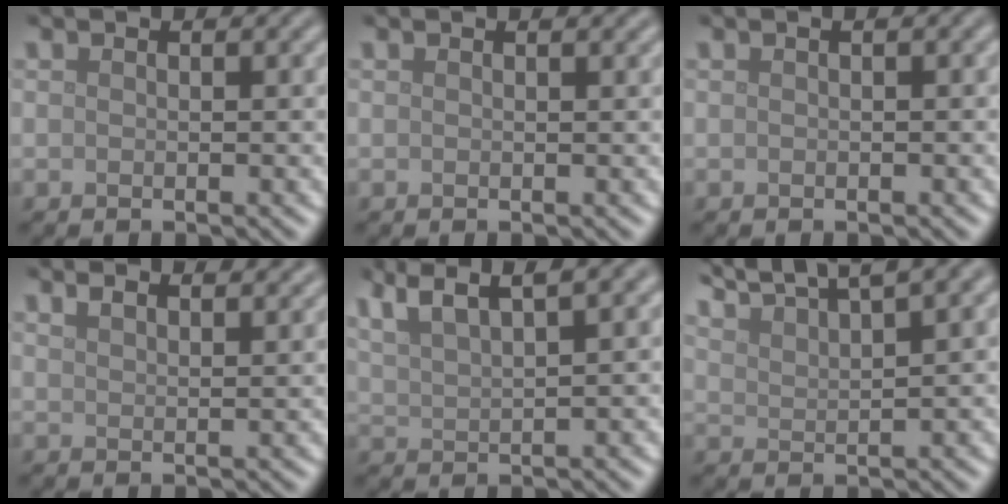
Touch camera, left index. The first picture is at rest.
{"total": 0.9, "force": [0.7, 0.2, 0.6], "torque": [-0.005, 0.003, 0.008]}
{"total": 0.7, "force": [0.2, 0.1, 0.6], "torque": [-0.010, 0.007, 0.004]}
{"total": 3.7, "force": [3.1, 1.2, 1.6], "torque": [-0.013, 0.016, 0.032]}
{"total": 6.2, "force": [4.4, 1.4, 4.2], "torque": [-0.075, 0.022, 0.081]}
{"total": 7.3, "force": [6.1, 1.1, 3.8], "torque": [-0.059, 0.021, 0.093]}